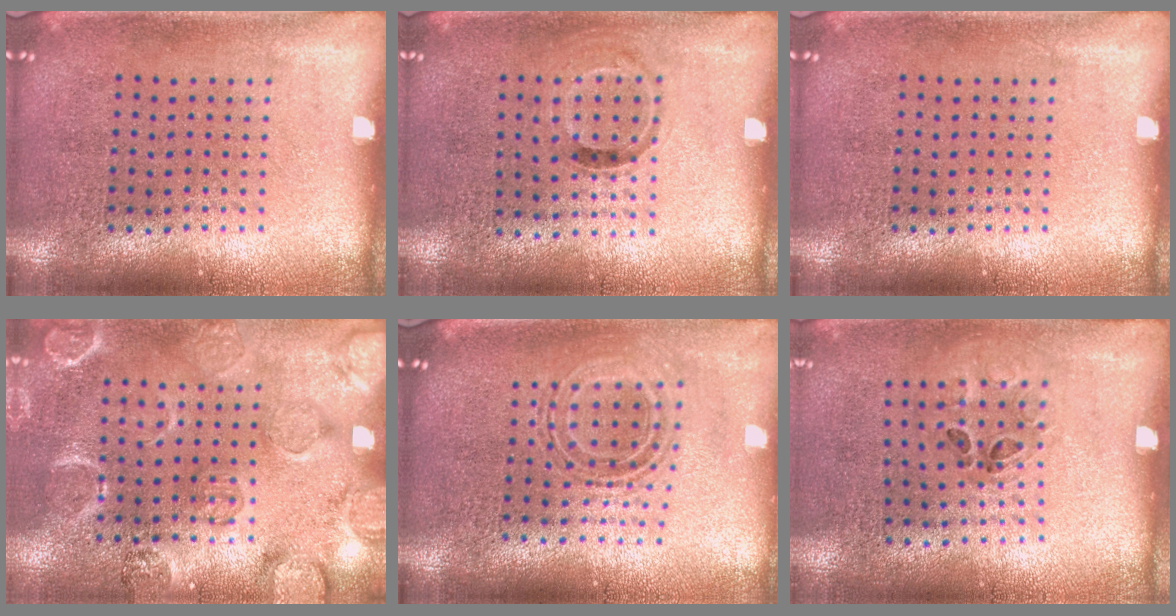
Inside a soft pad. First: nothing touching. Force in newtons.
{"total": 0.9, "press": 0.7, "slide": 0.6}
{"total": 0.0}
{"total": 2.5, "press": 2.2, "slide": 1.1}
{"total": 0.8, "press": 0.8, "slide": 0.4}
{"total": 1.2, "press": 0.7, "slide": 1.0}